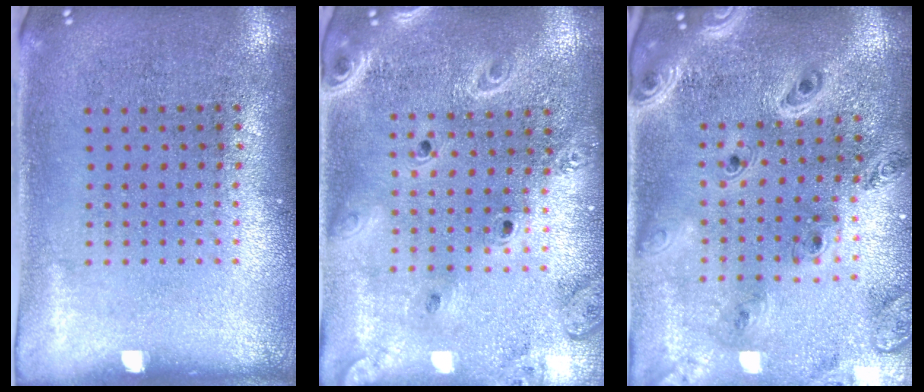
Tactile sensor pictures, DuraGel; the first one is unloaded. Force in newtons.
{"total": 2.4, "press": 2.1, "slide": 1.2}
{"total": 2.3, "press": 2.1, "slide": 1.0}